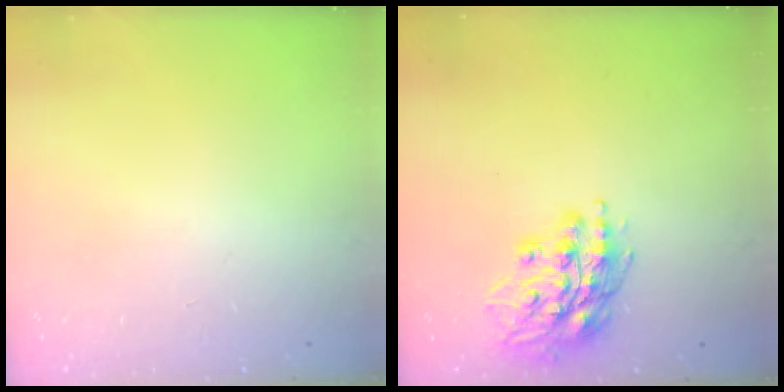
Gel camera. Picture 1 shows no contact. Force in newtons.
{"total": 16.0, "press": 16.0, "slide": 1.4}